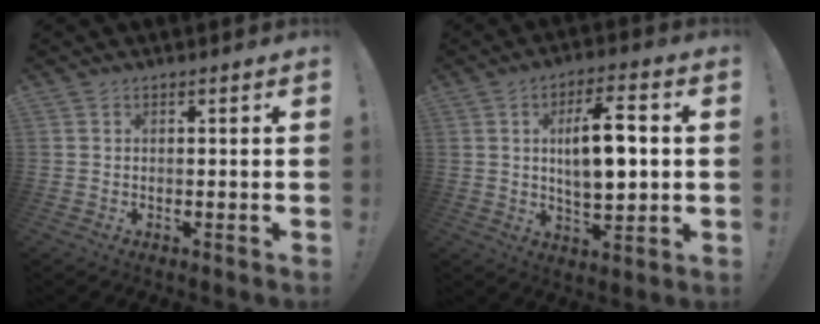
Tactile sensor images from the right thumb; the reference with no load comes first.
{"total": 12.2, "force": [1.5, 5.0, 11.0], "torque": [-0.170, 0.001, 0.021]}